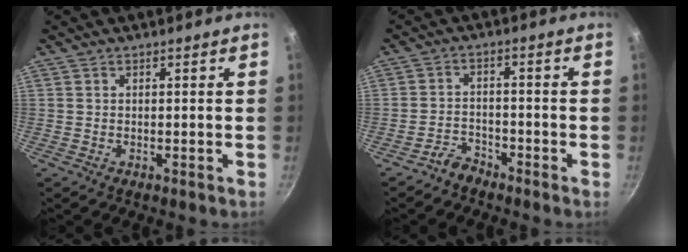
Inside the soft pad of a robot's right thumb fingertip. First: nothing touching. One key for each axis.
{"total": 3.3, "fx": -3.0, "fy": 1.3, "fz": 0.5, "tx": -0.001, "ty": 0.036, "tz": -0.056}